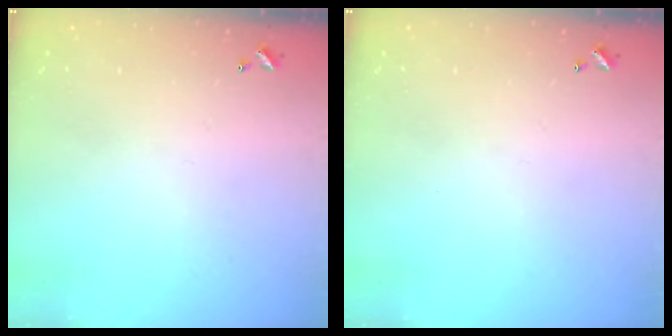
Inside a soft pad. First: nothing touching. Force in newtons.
{"total": 0.0}